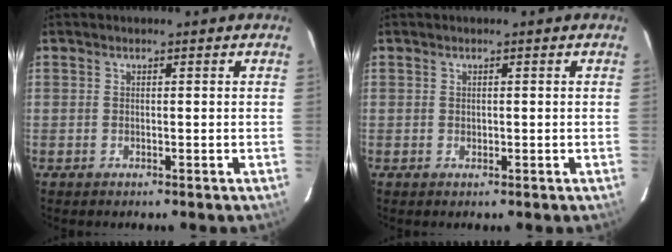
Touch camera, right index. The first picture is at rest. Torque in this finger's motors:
{"motor_torque": [-0.15, 0.04, -0.04, 0.00]}